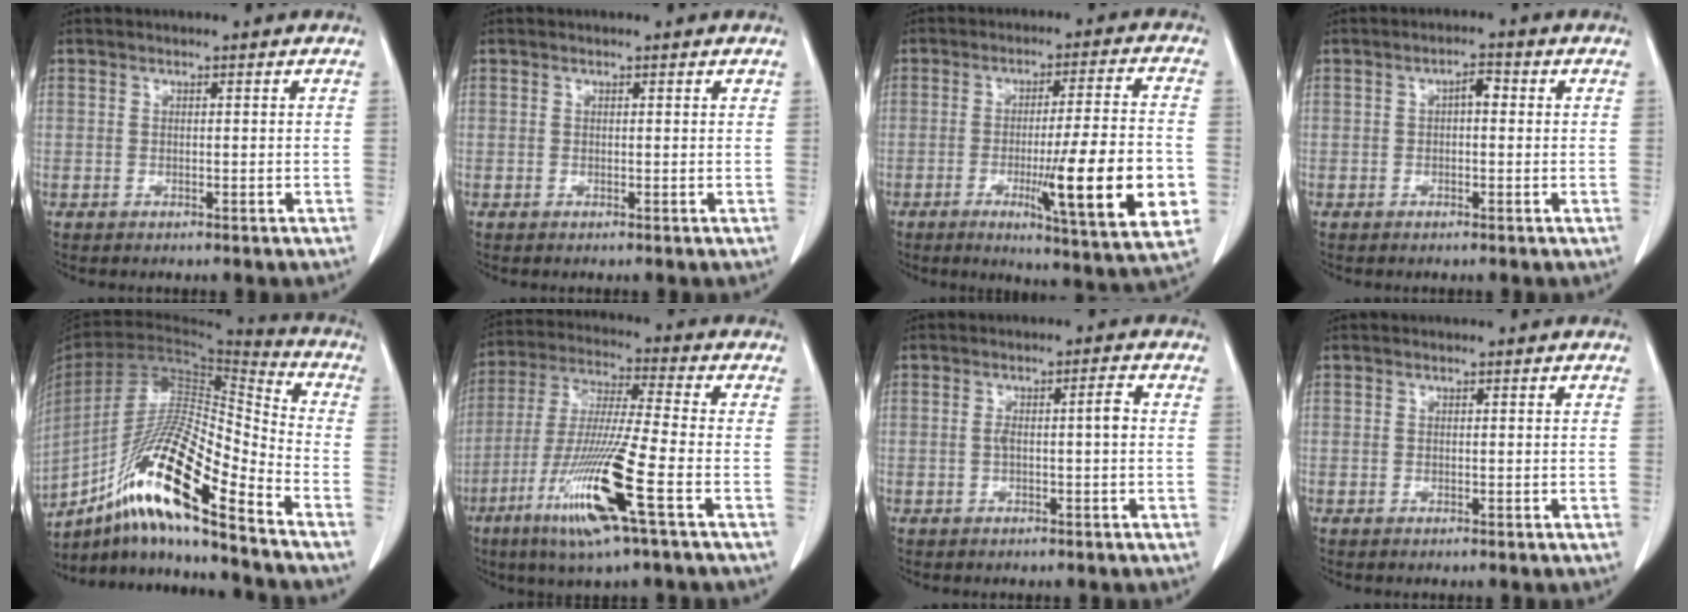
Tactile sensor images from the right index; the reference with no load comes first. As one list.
[{"total": 0.0}, {"total": 17.2, "force": [-4.3, 0.2, 16.7], "torque": [-0.207, -0.025, -0.061]}, {"total": 2.2, "force": [0.2, 1.0, 2.0], "torque": [-0.028, 0.010, 0.001]}, {"total": 19.3, "force": [-11.8, 1.8, 15.2], "torque": [-0.305, -0.013, -0.214]}, {"total": 15.2, "force": [-6.6, -0.4, 13.7], "torque": [-0.283, -0.026, -0.125]}, {"total": 3.0, "force": [-0.1, 0.2, 3.0], "torque": [-0.053, 0.009, -0.001]}, {"total": 0.0}]